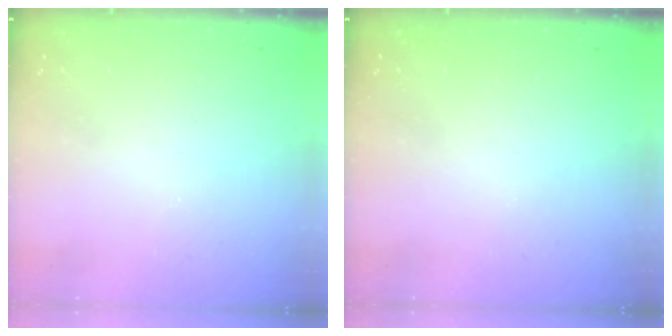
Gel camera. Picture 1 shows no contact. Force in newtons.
{"total": 0.0}